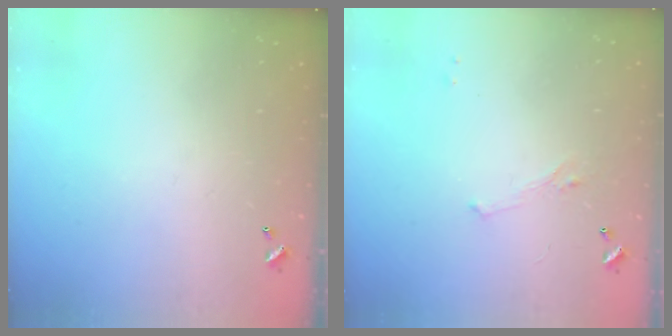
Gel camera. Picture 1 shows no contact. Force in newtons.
{"total": 1.4, "press": 1.3, "slide": 0.6}